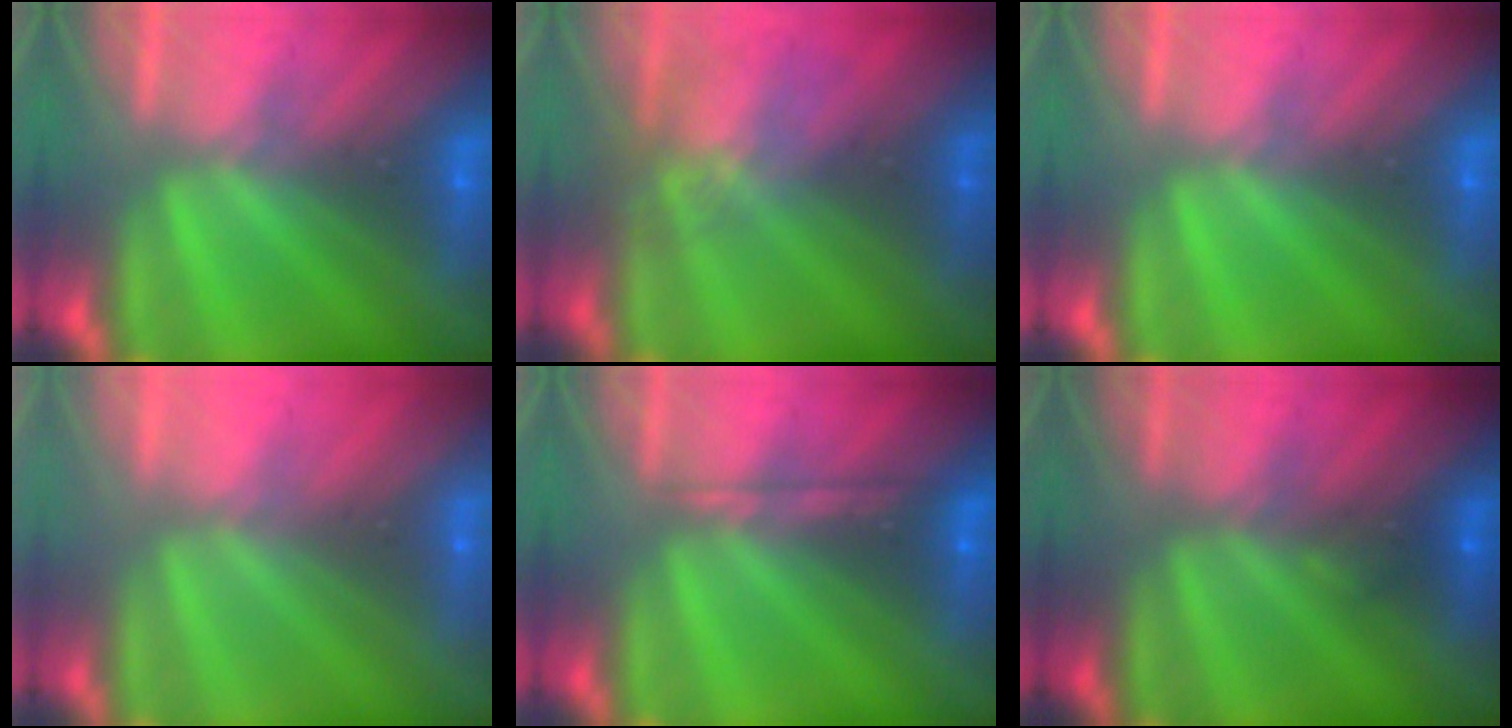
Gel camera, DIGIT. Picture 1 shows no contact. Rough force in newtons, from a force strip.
{"total": 3.6}
{"total": 0.0}
{"total": 2.7}
{"total": 2.2}
{"total": 1.8}